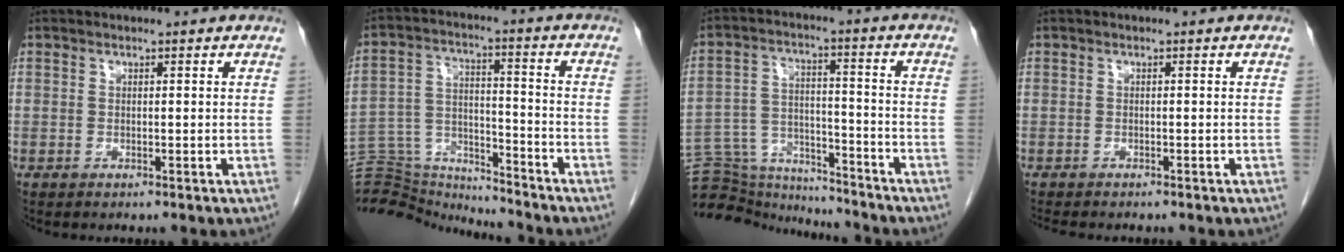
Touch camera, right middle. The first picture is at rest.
{"total": 14.6, "force": [-14.3, 2.0, 1.7], "torque": [-0.040, 0.040, -0.239]}
{"total": 14.8, "force": [-14.5, 1.9, 2.0], "torque": [-0.036, 0.032, -0.229]}
{"total": 3.8, "force": [-3.3, 0.8, 1.7], "torque": [-0.031, -0.011, -0.045]}